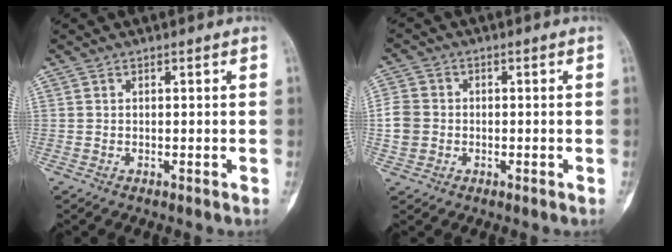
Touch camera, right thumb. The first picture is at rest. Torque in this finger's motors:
{"motor_torque": [-0.13, 0.41, 0.19, 0.24, 0.00]}